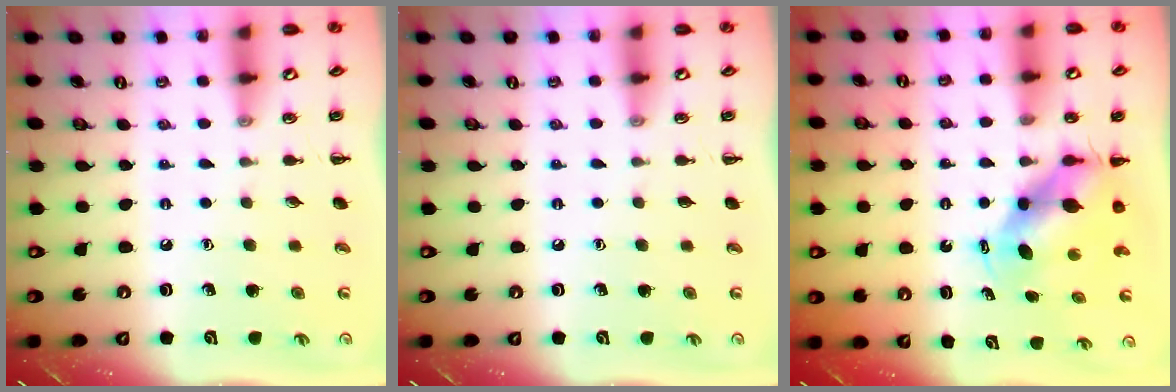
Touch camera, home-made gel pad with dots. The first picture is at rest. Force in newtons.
{"total": 0.0}
{"total": 5.6, "press": 5.4, "slide": 1.6}